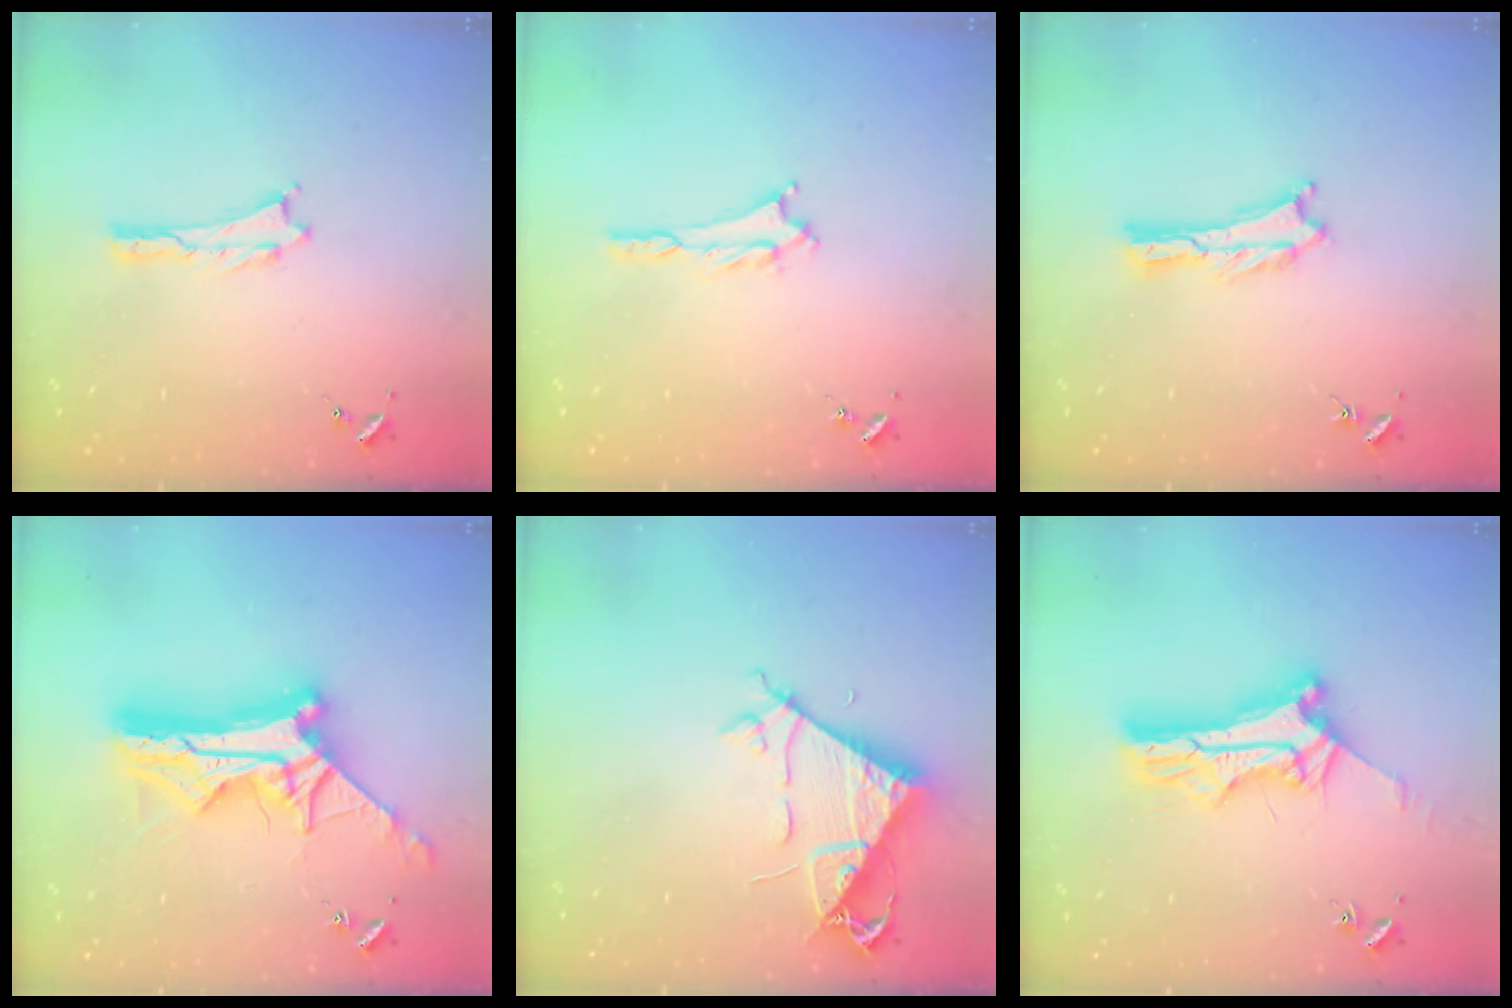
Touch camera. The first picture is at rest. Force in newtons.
{"total": 1.3, "press": 1.3, "slide": 0.2}
{"total": 0.6, "press": 0.6, "slide": 0.2}
{"total": 14.8, "press": 14.7, "slide": 1.4}
{"total": 7.5, "press": 7.5, "slide": 0.7}
{"total": 10.4, "press": 10.4, "slide": 0.8}